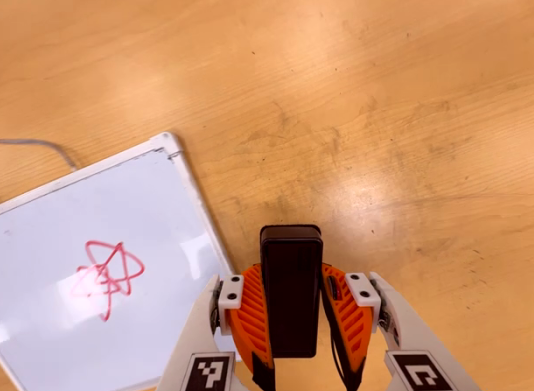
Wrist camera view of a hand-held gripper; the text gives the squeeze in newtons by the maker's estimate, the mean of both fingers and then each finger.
{"total": 5.0, "left": 3.5, "right": 6.5}